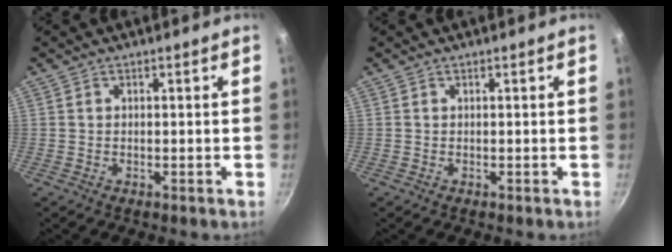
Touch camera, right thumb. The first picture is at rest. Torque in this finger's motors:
{"motor_torque": [0.38, 0.48, 0.17, 0.15, -0.02]}